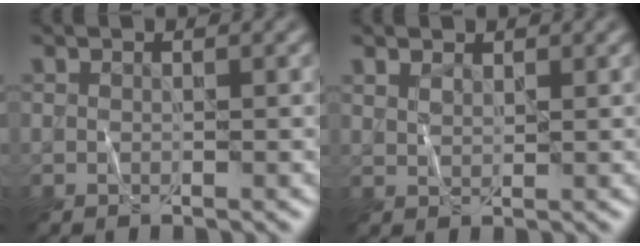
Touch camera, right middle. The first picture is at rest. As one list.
[{"total": 1.1, "force": [0.9, 0.5, 0.4], "torque": [-0.013, 0.000, 0.022]}]